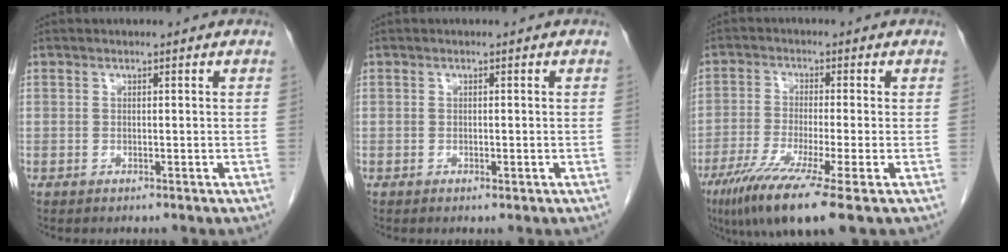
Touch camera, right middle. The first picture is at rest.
{"total": 0.6, "force": [-0.3, 0.2, 0.5], "torque": [-0.009, -0.002, -0.002]}
{"total": 10.8, "force": [-6.3, -0.4, 8.8], "torque": [-0.161, -0.032, -0.108]}